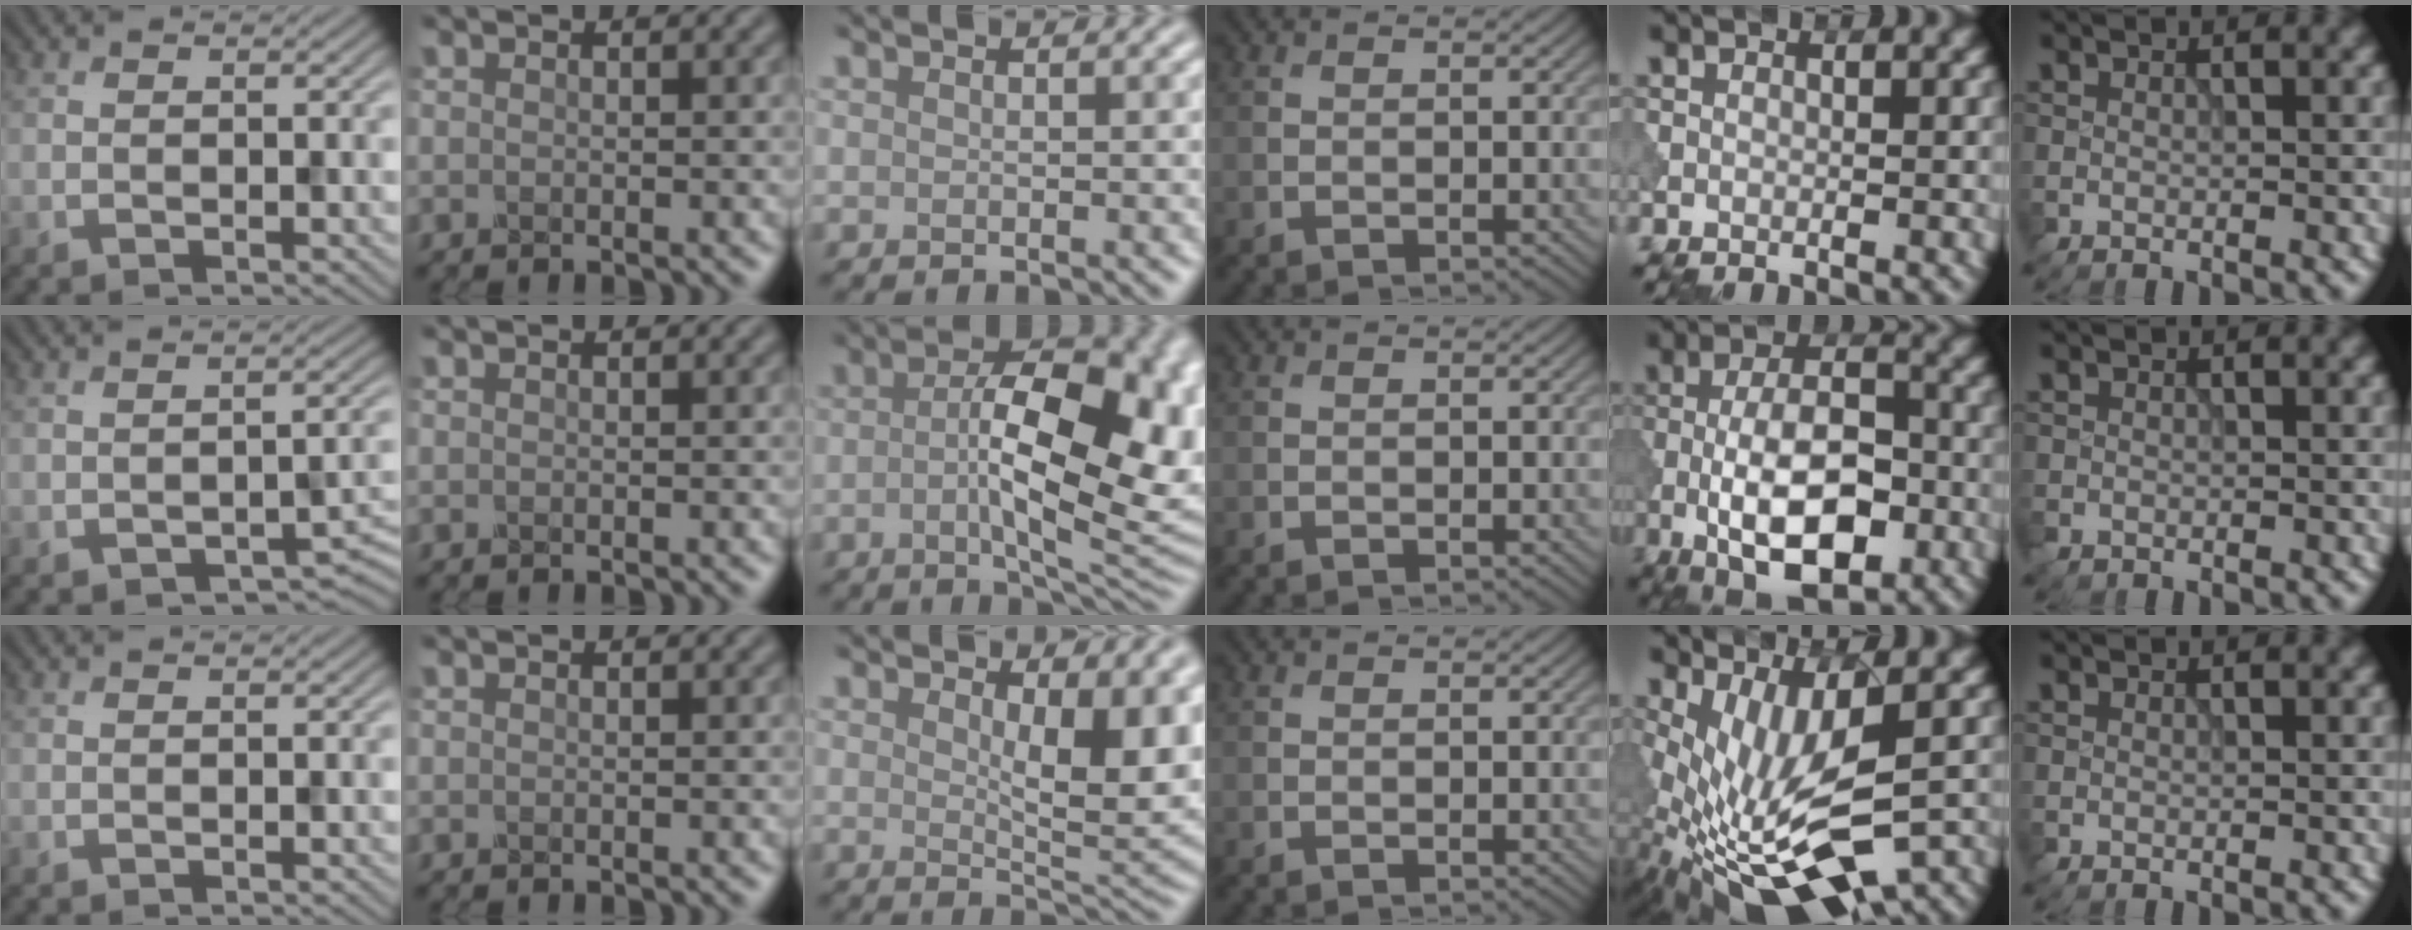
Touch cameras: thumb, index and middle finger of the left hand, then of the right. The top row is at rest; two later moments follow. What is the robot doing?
{"motion": "dispense", "object": "dispenser bottle"}